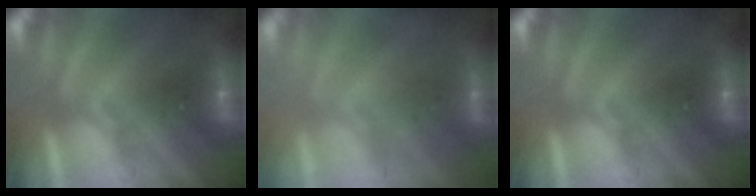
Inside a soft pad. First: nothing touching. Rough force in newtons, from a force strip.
{"total": 2.3}
{"total": 0.0}